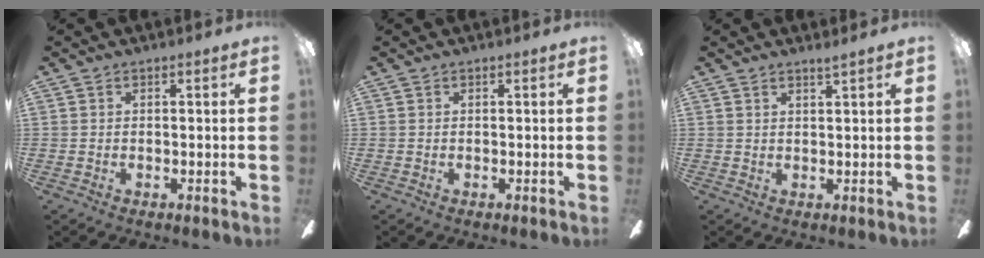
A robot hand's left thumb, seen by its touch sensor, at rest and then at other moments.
{"total": 0.0}
{"total": 1.5, "force": [1.4, -0.4, 0.2], "torque": [-0.006, -0.007, 0.026]}